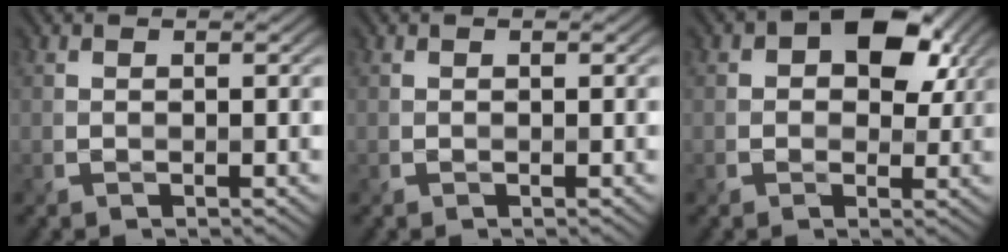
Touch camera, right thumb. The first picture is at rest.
{"total": 0.0}
{"total": 8.2, "force": [2.6, 5.6, 5.4], "torque": [-0.072, 0.000, 0.036]}